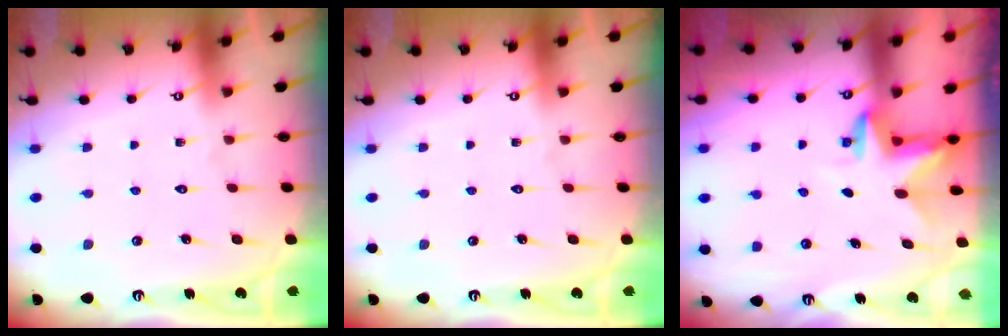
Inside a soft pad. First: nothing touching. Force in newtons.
{"total": 0.0}
{"total": 3.3, "press": 3.3, "slide": 0.1}